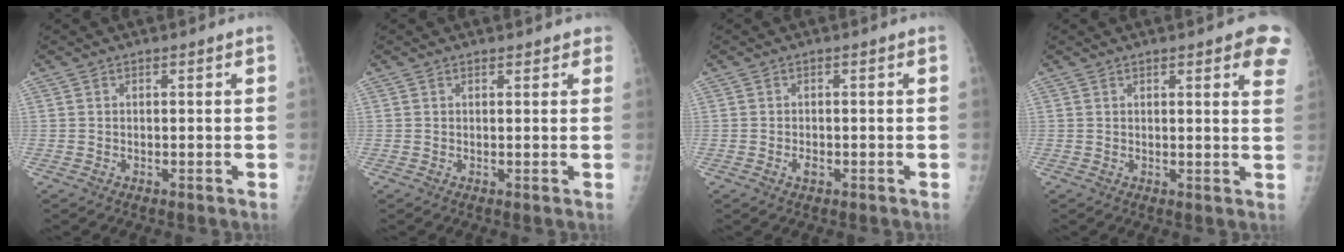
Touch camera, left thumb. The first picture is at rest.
{"total": 1.7, "force": [1.4, 0.8, 0.4], "torque": [0.017, -0.001, 0.010]}
{"total": 1.4, "force": [-0.6, 0.8, 0.9], "torque": [-0.014, 0.001, -0.010]}
{"total": 7.6, "force": [4.3, 1.9, 6.0], "torque": [-0.048, -0.011, 0.040]}